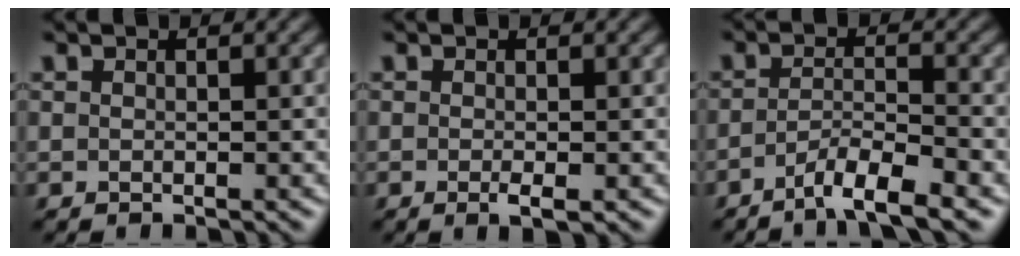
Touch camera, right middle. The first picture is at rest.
{"total": 1.3, "force": [-0.4, 0.2, 1.2], "torque": [-0.021, -0.008, -0.008]}
{"total": 4.4, "force": [-2.9, 0.8, 3.3], "torque": [-0.054, 0.000, -0.058]}